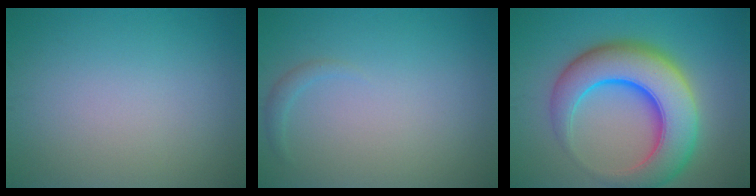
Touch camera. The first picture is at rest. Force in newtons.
{"total": 0.8, "press": 0.8, "slide": 0.1}
{"total": 10.5, "press": 10.5, "slide": 0.4}